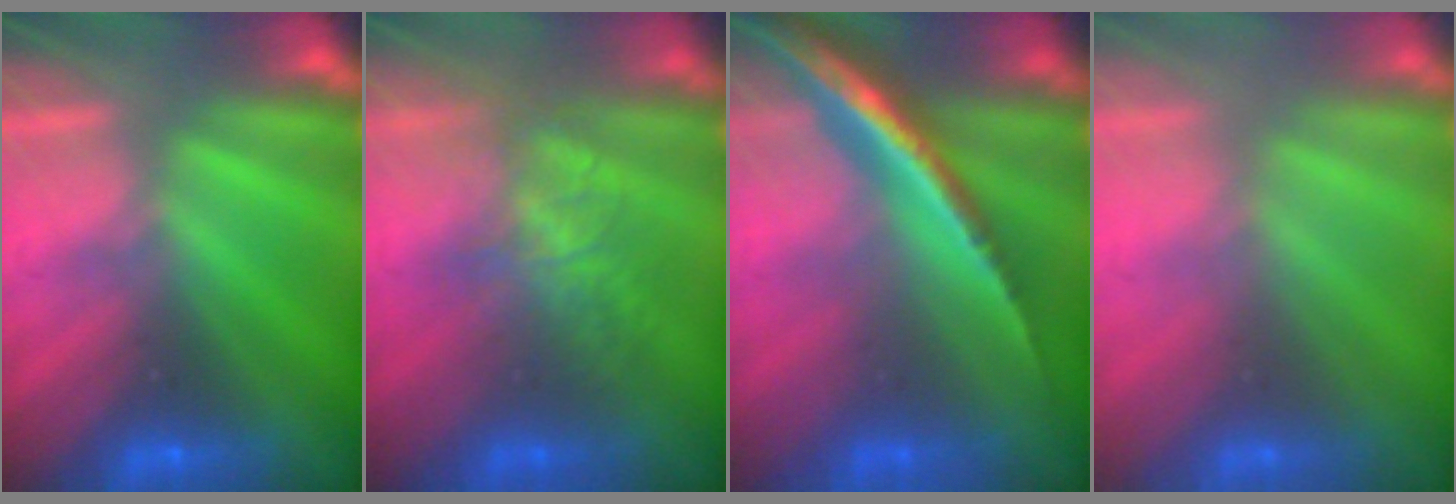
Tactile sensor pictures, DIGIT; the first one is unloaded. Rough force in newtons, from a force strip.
{"total": 4.4}
{"total": 2.0}
{"total": 2.3}